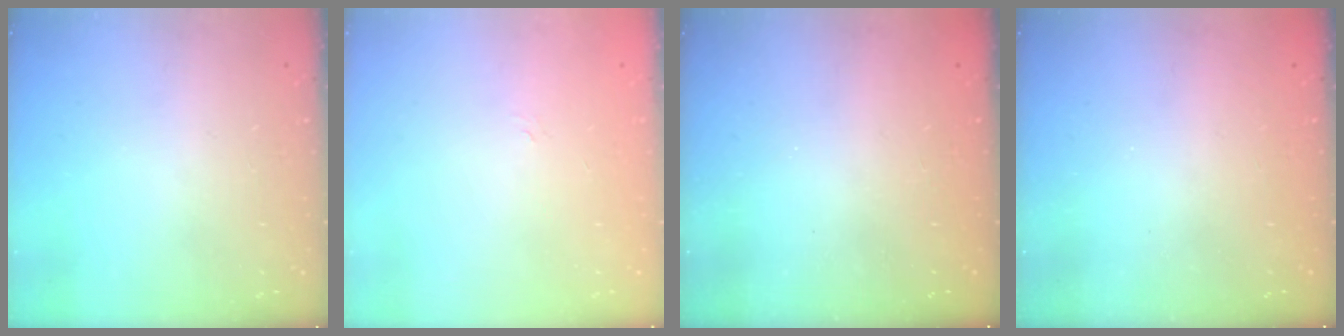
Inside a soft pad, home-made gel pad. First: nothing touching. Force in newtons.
{"total": 2.3, "press": 2.0, "slide": 1.1}
{"total": 2.4, "press": 2.3, "slide": 0.8}
{"total": 2.4, "press": 2.3, "slide": 0.8}